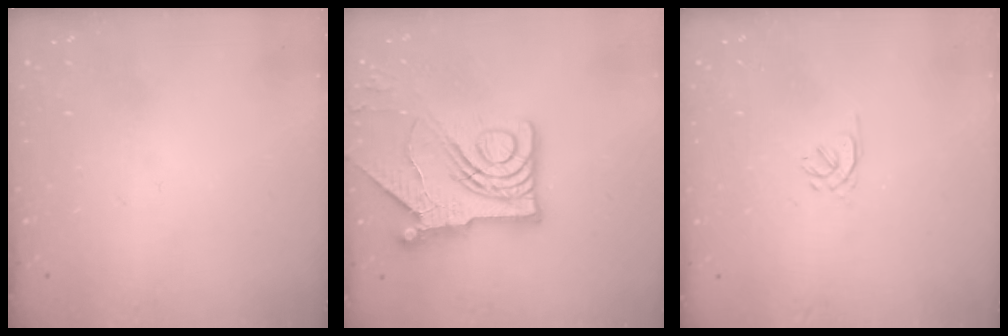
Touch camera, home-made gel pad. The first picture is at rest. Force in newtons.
{"total": 13.8, "press": 13.7, "slide": 1.8}
{"total": 1.6, "press": 1.5, "slide": 0.5}